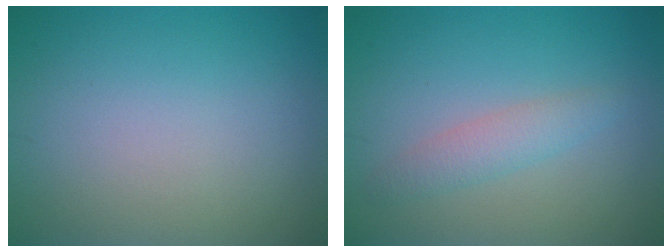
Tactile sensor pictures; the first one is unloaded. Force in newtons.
{"total": 2.0, "press": 2.0, "slide": 0.0}